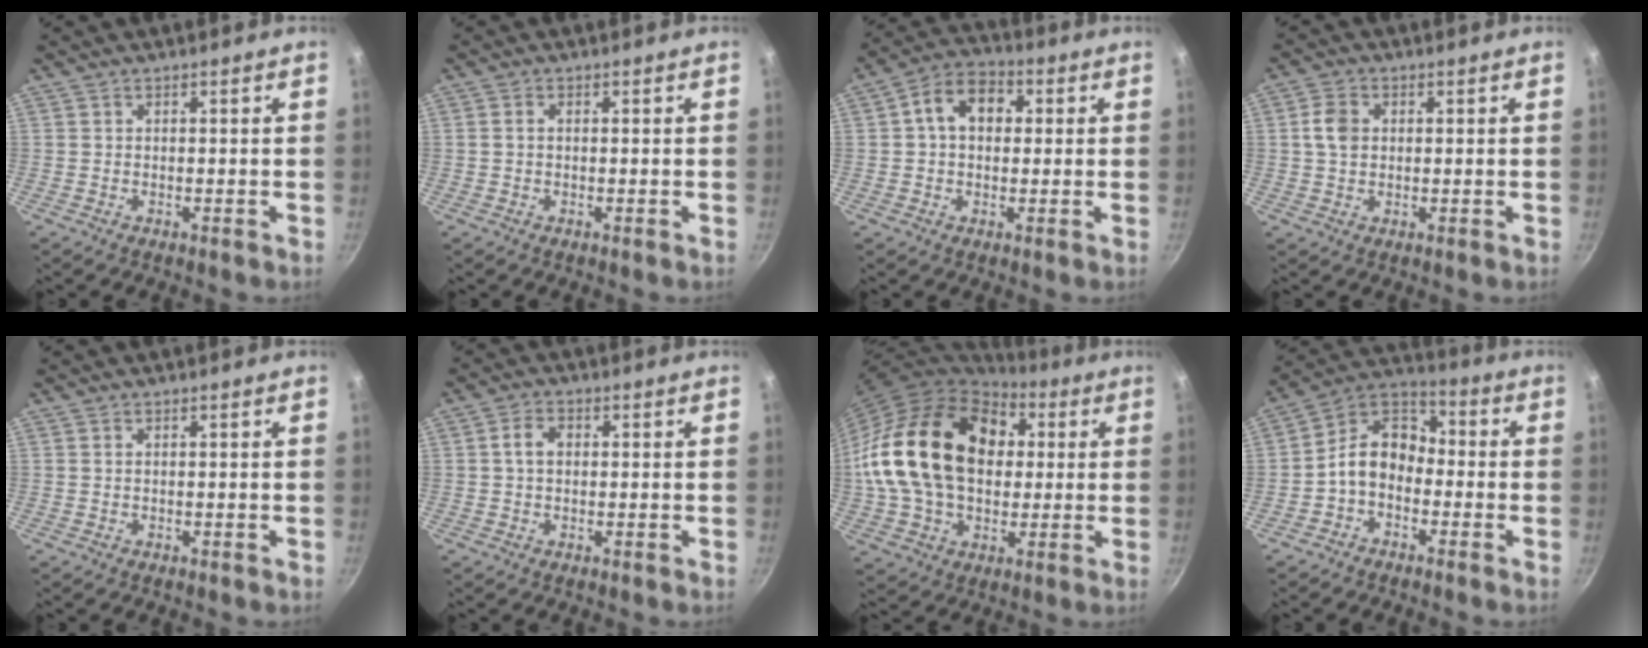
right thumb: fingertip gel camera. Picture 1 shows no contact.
{"total": 1.2, "force": [0.0, 0.9, 0.9], "torque": [-0.016, 0.005, -0.001]}
{"total": 9.3, "force": [1.6, 6.7, 6.2], "torque": [-0.072, 0.022, 0.010]}
{"total": 4.6, "force": [0.7, 3.5, 2.9], "torque": [-0.045, 0.006, 0.007]}
{"total": 0.0}
{"total": 3.5, "force": [0.3, 2.6, 2.4], "torque": [-0.034, 0.009, 0.002]}
{"total": 26.1, "force": [3.5, 18.4, 18.2], "torque": [-0.312, 0.032, 0.059]}
{"total": 9.9, "force": [-2.6, 7.3, 6.3], "torque": [-0.082, 0.049, -0.074]}